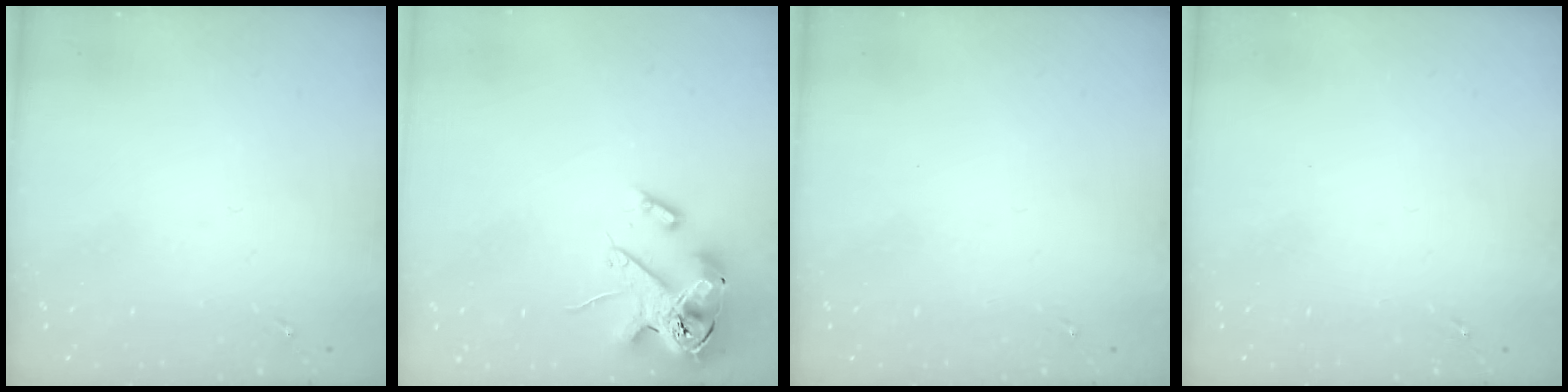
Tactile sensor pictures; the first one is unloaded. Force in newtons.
{"total": 15.9, "press": 15.7, "slide": 2.7}
{"total": 0.0}
{"total": 0.0}